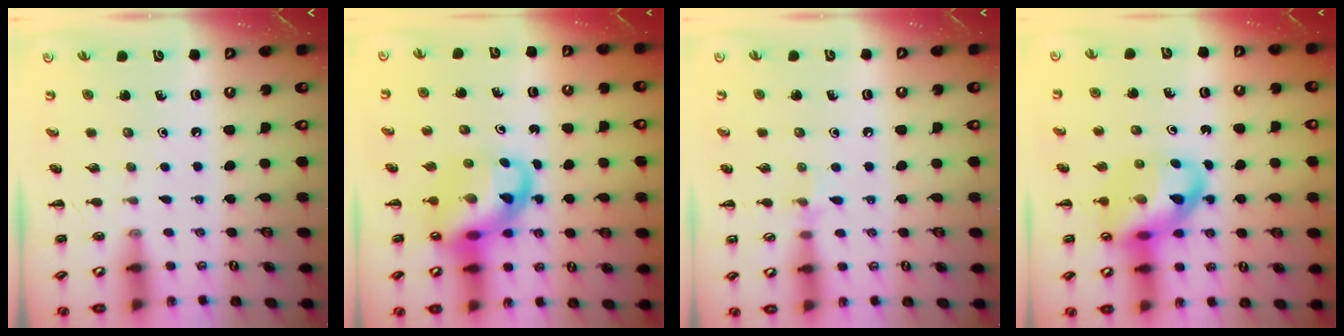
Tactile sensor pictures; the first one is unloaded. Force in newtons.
{"total": 12.6, "press": 12.1, "slide": 3.4}
{"total": 5.3, "press": 5.0, "slide": 1.9}
{"total": 16.1, "press": 15.5, "slide": 4.4}